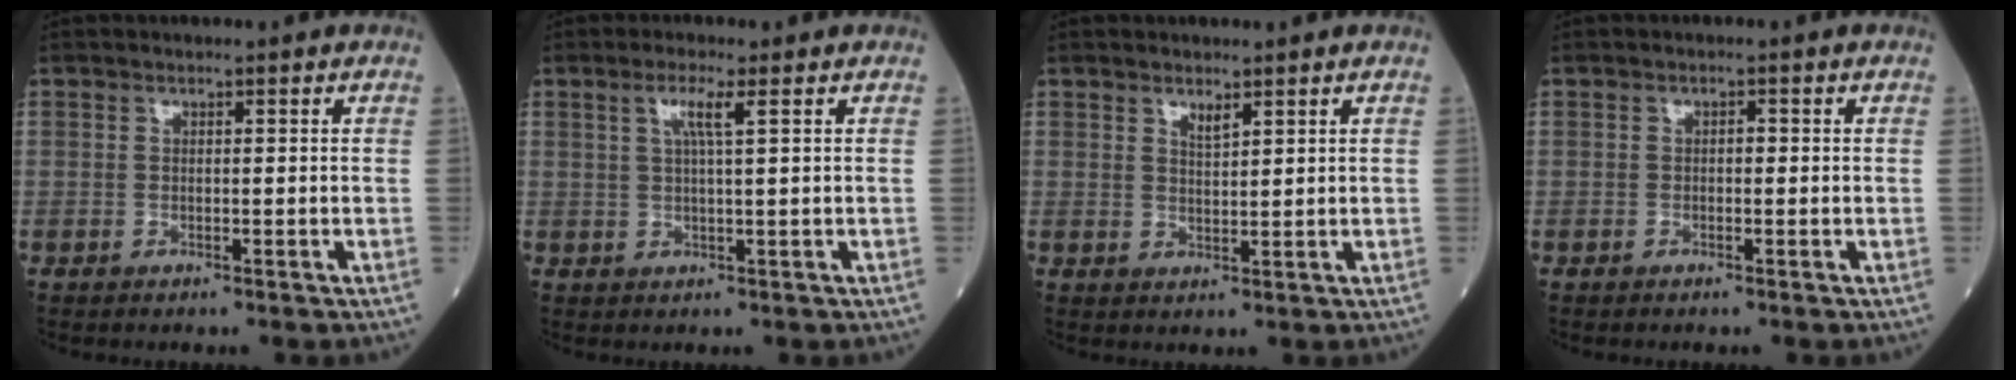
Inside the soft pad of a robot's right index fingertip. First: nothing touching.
{"total": 3.3, "force": [1.3, -0.3, 3.0], "torque": [-0.063, 0.003, 0.024]}
{"total": 1.8, "force": [1.3, 0.4, 1.1], "torque": [-0.022, -0.004, 0.027]}
{"total": 0.8, "force": [0.0, 0.4, 0.7], "torque": [-0.011, 0.003, -0.001]}